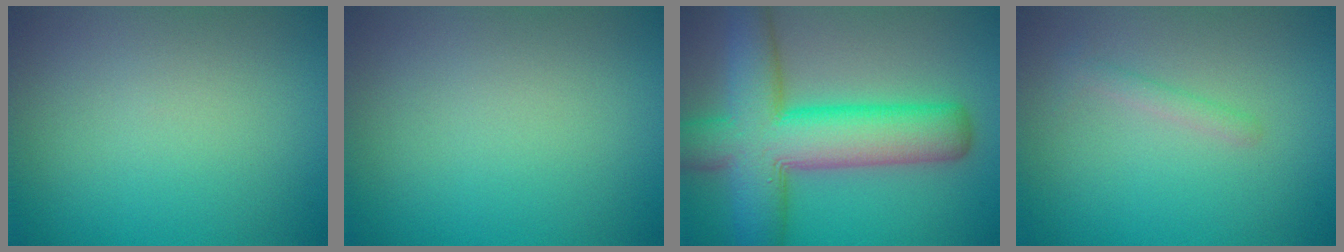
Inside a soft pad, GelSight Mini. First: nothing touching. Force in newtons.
{"total": 0.0}
{"total": 11.1, "press": 11.1, "slide": 0.4}
{"total": 1.1, "press": 1.1, "slide": 0.0}